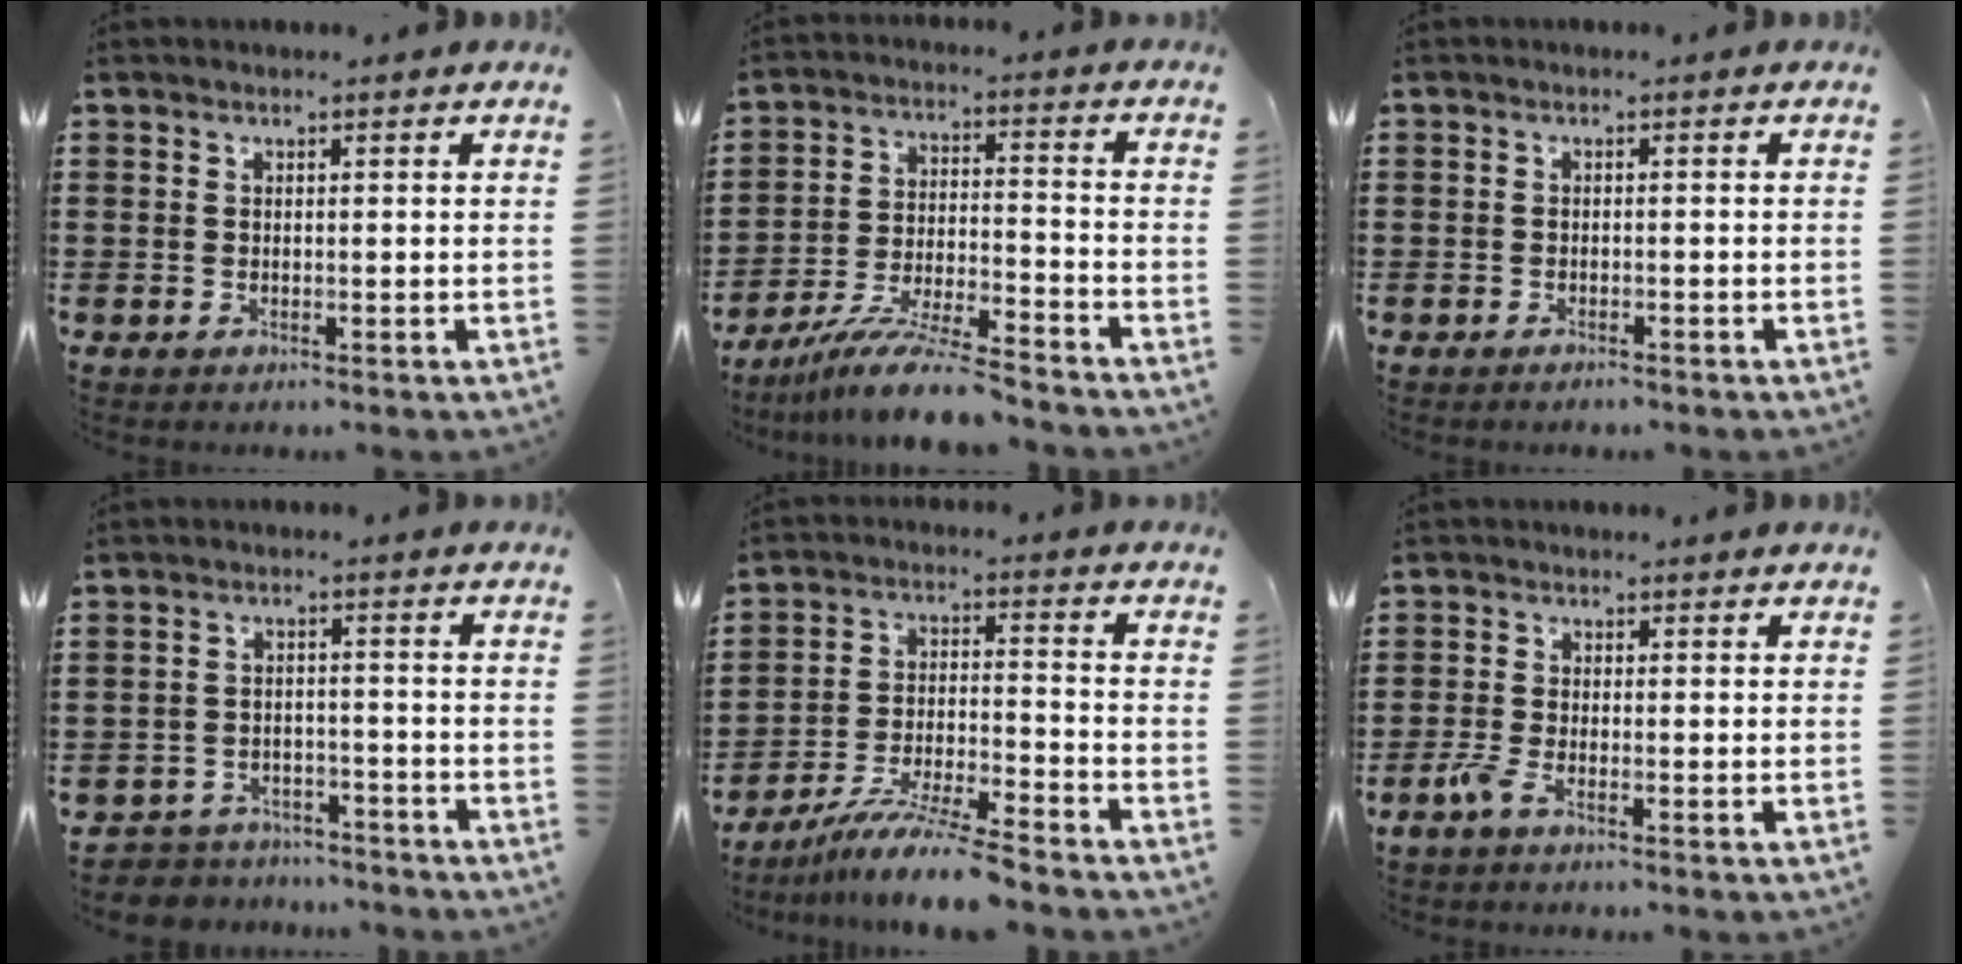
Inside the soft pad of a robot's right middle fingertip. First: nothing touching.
{"total": 10.1, "force": [-8.9, 0.5, 4.8], "torque": [-0.093, 0.008, -0.173]}
{"total": 0.8, "force": [-0.8, 0.1, 0.2], "torque": [-0.006, -0.001, -0.016]}
{"total": 3.8, "force": [-3.7, 0.8, -0.3], "torque": [-0.004, 0.001, -0.081]}
{"total": 8.8, "force": [-7.9, -0.2, 3.9], "torque": [-0.078, -0.002, -0.154]}
{"total": 2.3, "force": [-1.5, 0.5, 1.7], "torque": [-0.052, -0.007, -0.034]}